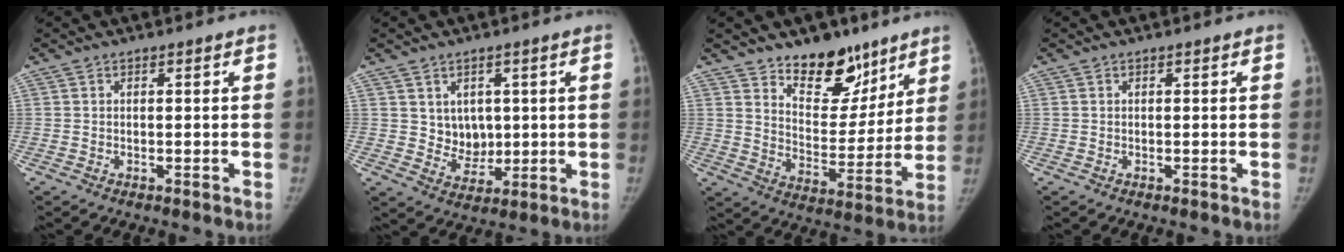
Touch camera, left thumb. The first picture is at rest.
{"total": 5.7, "force": [1.3, 4.9, 2.8], "torque": [-0.011, -0.013, 0.034]}
{"total": 14.8, "force": [10.6, 8.0, 6.6], "torque": [-0.038, -0.073, 0.174]}
{"total": 0.0}